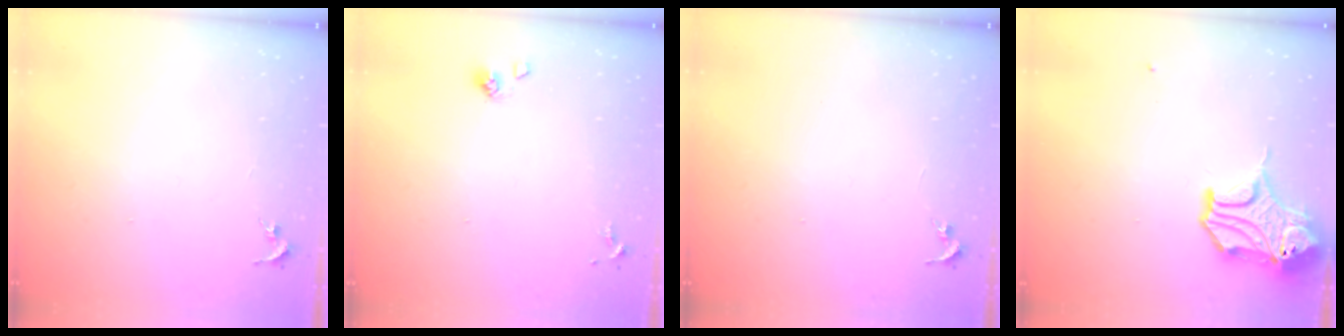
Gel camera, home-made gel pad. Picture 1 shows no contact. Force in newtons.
{"total": 4.6, "press": 4.1, "slide": 2.2}
{"total": 0.0}
{"total": 14.5, "press": 14.4, "slide": 2.2}